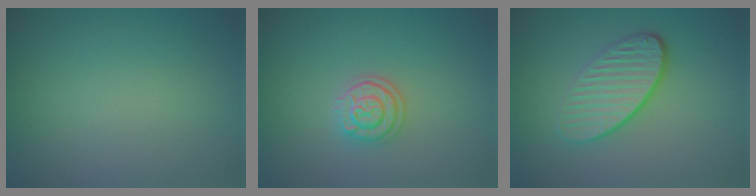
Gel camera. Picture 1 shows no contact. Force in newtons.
{"total": 2.2, "press": 2.1, "slide": 0.9}
{"total": 4.1, "press": 3.0, "slide": 2.8}